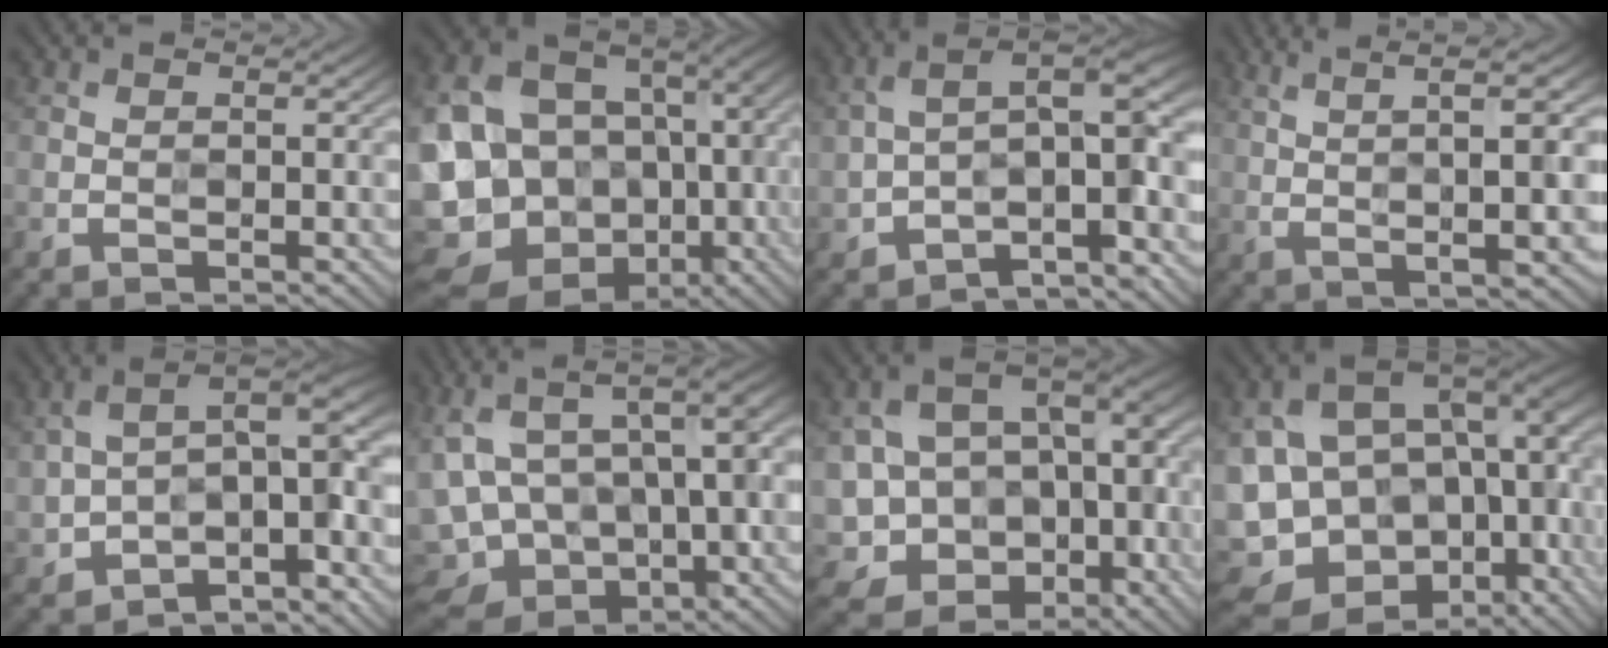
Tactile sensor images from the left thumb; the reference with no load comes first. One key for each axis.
{"total": 20.4, "fx": -5.1, "fy": 16.5, "fz": 10.9, "tx": -0.246, "ty": -0.030, "tz": -0.080}
{"total": 10.5, "fx": -2.7, "fy": 5.1, "fz": 8.8, "tx": -0.141, "ty": 0.001, "tz": -0.039}
{"total": 12.0, "fx": 4.8, "fy": 2.2, "fz": 10.8, "tx": -0.185, "ty": 0.023, "tz": 0.091}
{"total": 12.0, "fx": -2.0, "fy": 7.0, "fz": 9.6, "tx": -0.165, "ty": -0.008, "tz": -0.015}
{"total": 18.2, "fx": -0.6, "fy": 10.1, "fz": 15.1, "tx": -0.312, "ty": -0.024, "tz": 0.045}
{"total": 14.6, "fx": -5.1, "fy": 11.0, "fz": 8.1, "tx": -0.198, "ty": -0.035, "tz": -0.075}
{"total": 19.1, "fx": -3.3, "fy": 12.3, "fz": 14.3, "tx": -0.275, "ty": -0.031, "tz": 0.002}